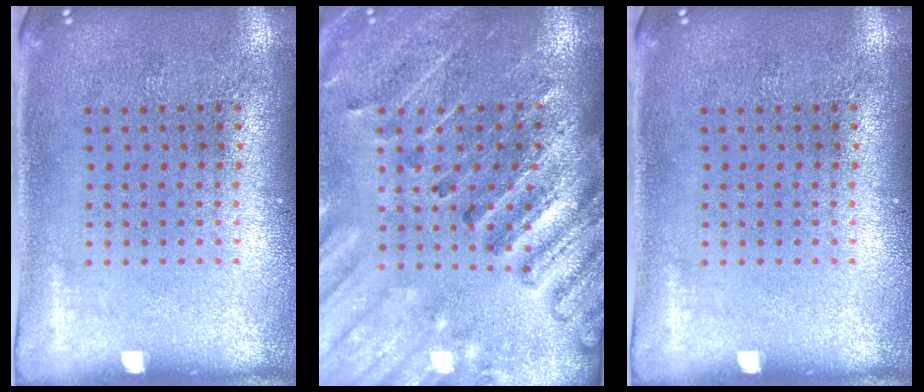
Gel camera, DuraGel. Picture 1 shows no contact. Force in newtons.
{"total": 2.6, "press": 2.6, "slide": 0.2}
{"total": 0.0}